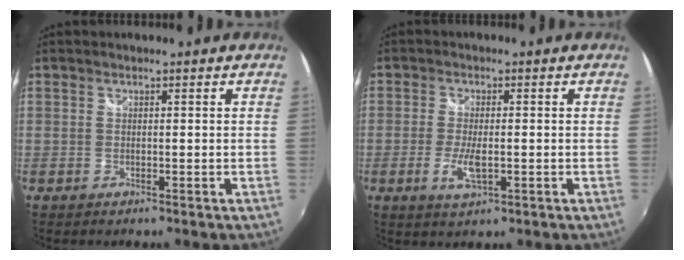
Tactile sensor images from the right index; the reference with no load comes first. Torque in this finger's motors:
{"motor_torque": [-0.12, -0.05, 0.04, 0.01]}